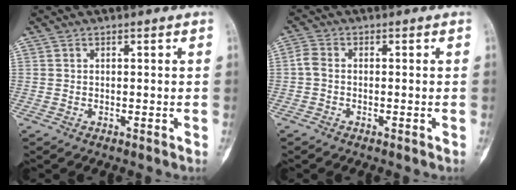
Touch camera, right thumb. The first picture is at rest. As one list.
[{"total": 2.3, "force": [-0.7, 1.5, 1.6], "torque": [-0.035, 0.007, -0.023]}]